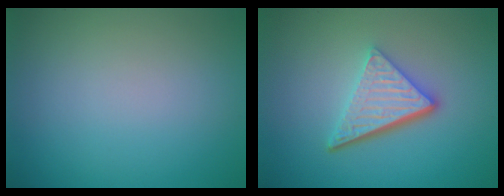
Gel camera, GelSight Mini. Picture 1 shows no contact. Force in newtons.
{"total": 5.1, "press": 3.5, "slide": 3.7}